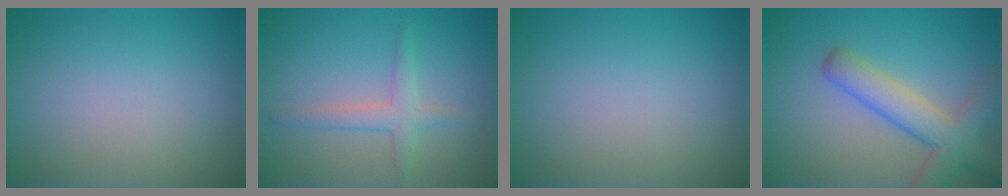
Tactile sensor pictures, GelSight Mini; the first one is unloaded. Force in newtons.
{"total": 2.2, "press": 2.2, "slide": 0.0}
{"total": 0.0}
{"total": 5.6, "press": 5.6, "slide": 0.3}